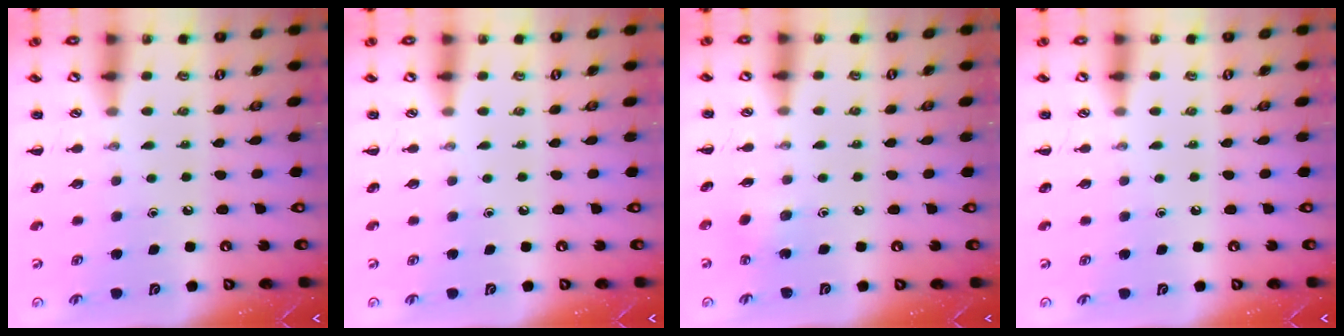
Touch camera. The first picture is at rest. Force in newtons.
{"total": 0.0}
{"total": 3.0, "press": 2.8, "slide": 0.9}
{"total": 0.0}